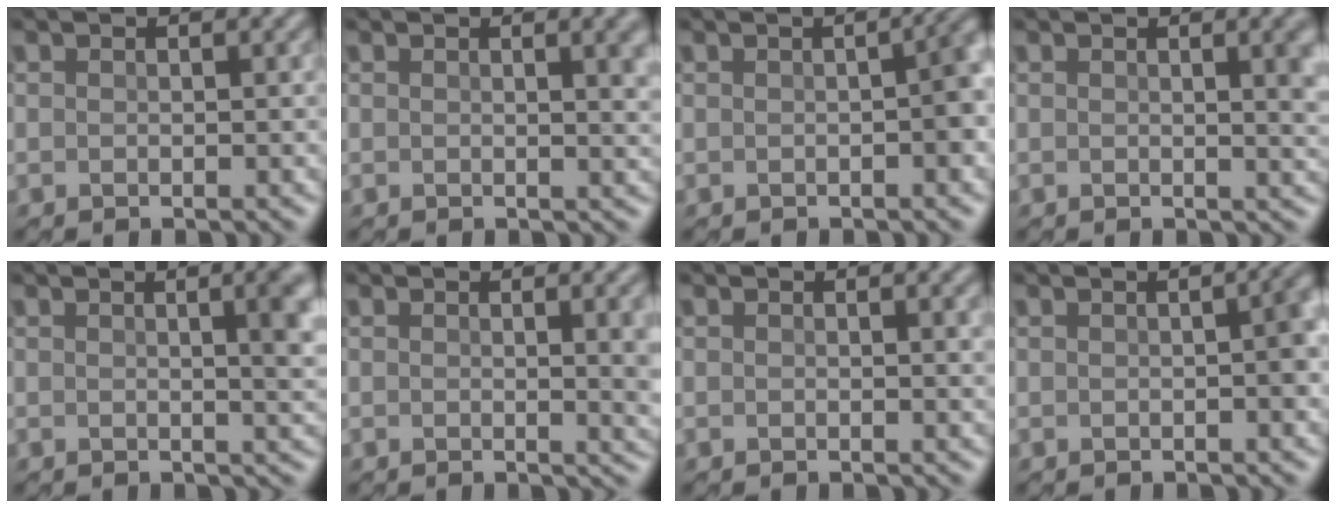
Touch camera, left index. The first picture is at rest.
{"total": 2.7, "force": [0.7, 1.2, 2.3], "torque": [-0.035, -0.002, 0.012]}
{"total": 4.4, "force": [-0.4, 2.1, 3.9], "torque": [-0.051, 0.002, -0.004]}
{"total": 3.2, "force": [0.4, 1.4, 2.8], "torque": [-0.038, -0.002, 0.011]}
{"total": 3.8, "force": [0.6, 1.3, 3.5], "torque": [-0.051, 0.001, 0.015]}
{"total": 4.2, "force": [0.2, 2.3, 3.6], "torque": [-0.050, -0.014, 0.015]}
{"total": 0.9, "force": [0.4, 0.3, 0.7], "torque": [-0.015, 0.000, 0.008]}
{"total": 3.1, "force": [-0.2, 1.4, 2.8], "torque": [-0.037, 0.004, -0.003]}